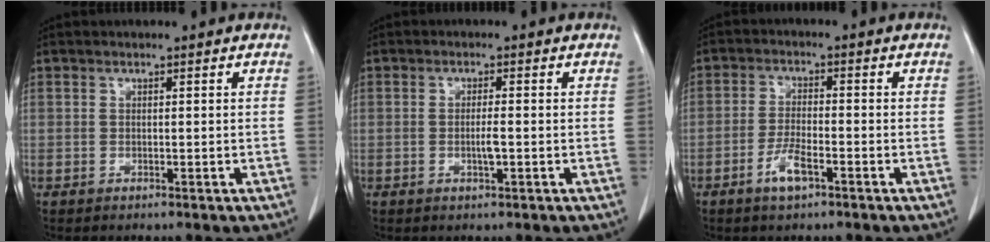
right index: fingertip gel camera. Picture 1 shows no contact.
{"total": 2.2, "force": [-0.4, 0.2, 2.2], "torque": [-0.042, 0.000, -0.005]}
{"total": 4.3, "force": [-2.4, 1.0, 3.5], "torque": [-0.068, 0.000, -0.044]}